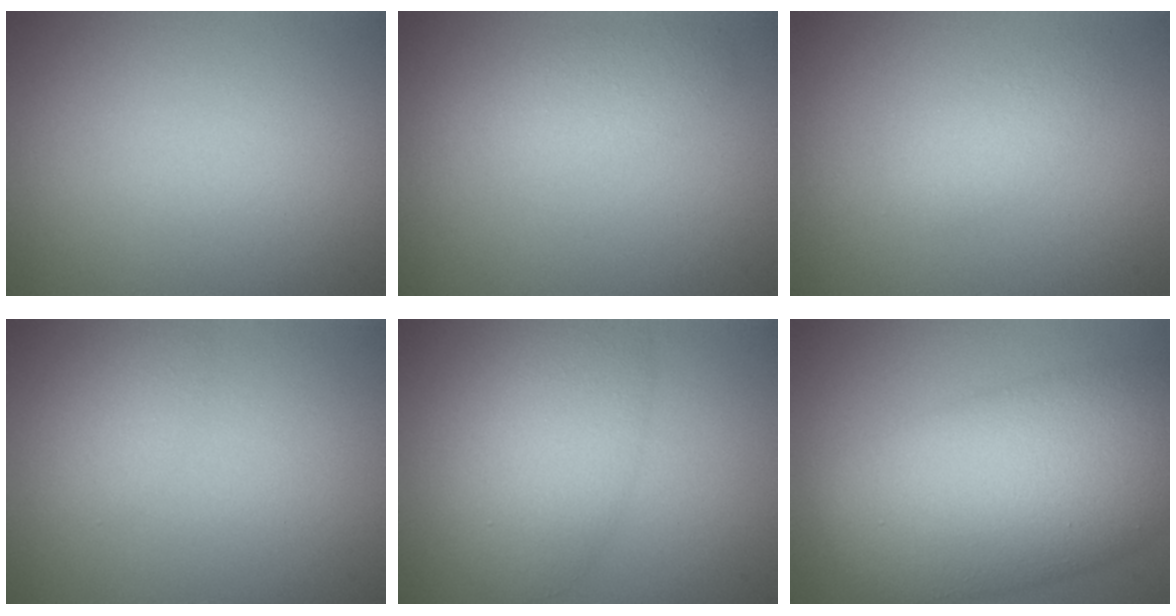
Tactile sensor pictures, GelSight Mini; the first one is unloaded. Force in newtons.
{"total": 2.5, "press": 2.5, "slide": 0.1}
{"total": 1.7, "press": 1.7, "slide": 0.0}
{"total": 1.0, "press": 1.0, "slide": 0.1}
{"total": 5.1, "press": 5.1, "slide": 0.3}
{"total": 12.0, "press": 12.0, "slide": 0.4}